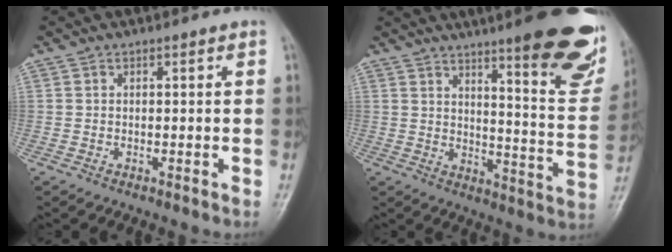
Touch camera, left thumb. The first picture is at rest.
{"total": 22.2, "force": [14.5, 4.1, 16.3], "torque": [-0.181, -0.084, 0.188]}